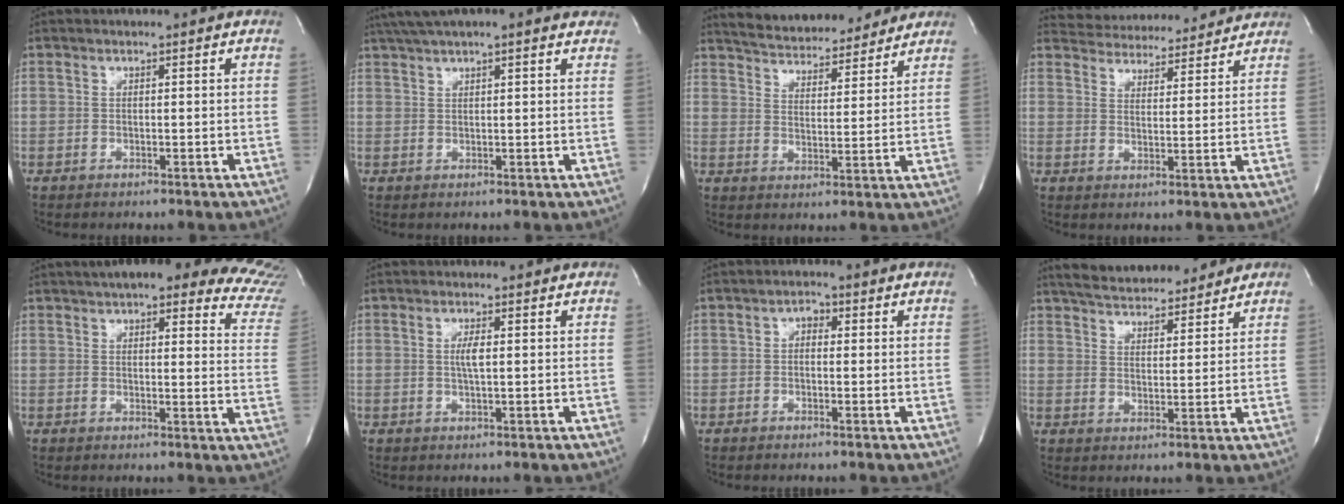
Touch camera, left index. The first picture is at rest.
{"total": 10.7, "force": [8.6, 1.5, 6.1], "torque": [-0.102, 0.044, 0.119]}
{"total": 16.5, "force": [15.1, 4.3, 5.0], "torque": [-0.078, 0.011, 0.214]}
{"total": 13.1, "force": [12.5, 3.2, 2.3], "torque": [-0.030, 0.014, 0.167]}
{"total": 23.7, "force": [20.5, 4.6, 11.0], "torque": [-0.137, -0.047, 0.213]}
{"total": 2.3, "force": [0.2, 0.3, 2.3], "torque": [-0.046, -0.002, 0.006]}
{"total": 1.9, "force": [0.2, 1.3, 1.4], "torque": [-0.018, 0.011, -0.001]}
{"total": 14.0, "force": [12.4, 4.1, 5.1], "torque": [-0.078, 0.020, 0.184]}